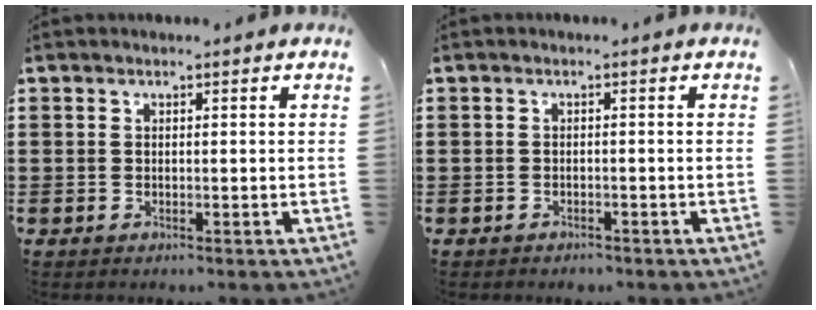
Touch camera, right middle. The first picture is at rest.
{"total": 0.9, "force": [-0.9, 0.3, 0.0], "torque": [-0.002, 0.003, -0.021]}